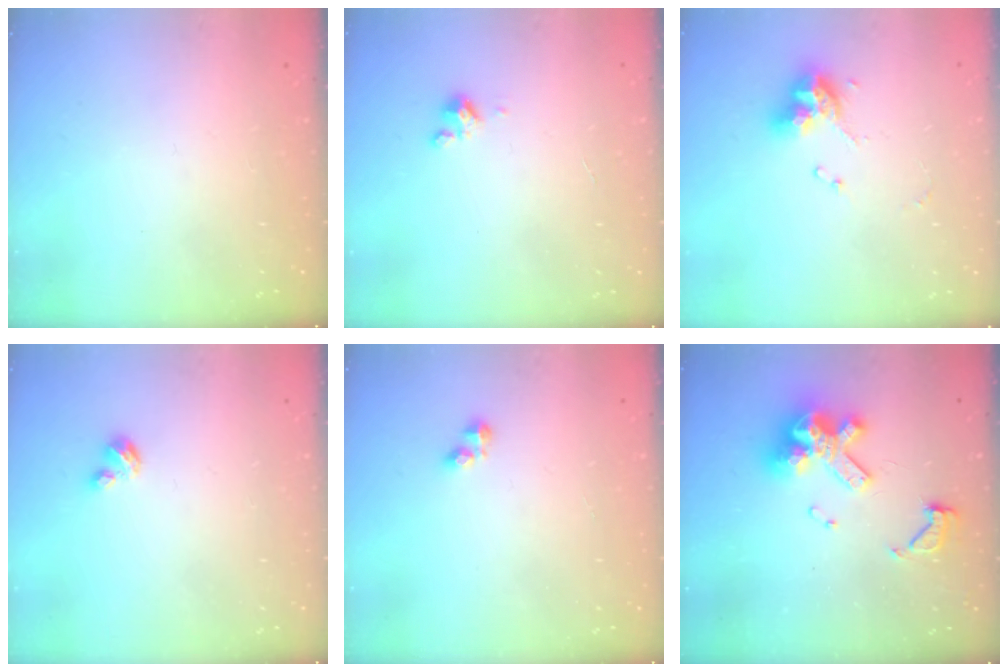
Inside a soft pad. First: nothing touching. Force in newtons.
{"total": 2.4, "press": 2.4, "slide": 0.2}
{"total": 10.6, "press": 10.6, "slide": 0.8}
{"total": 3.2, "press": 3.2, "slide": 0.3}
{"total": 2.4, "press": 2.4, "slide": 0.4}
{"total": 16.5, "press": 16.4, "slide": 1.8}